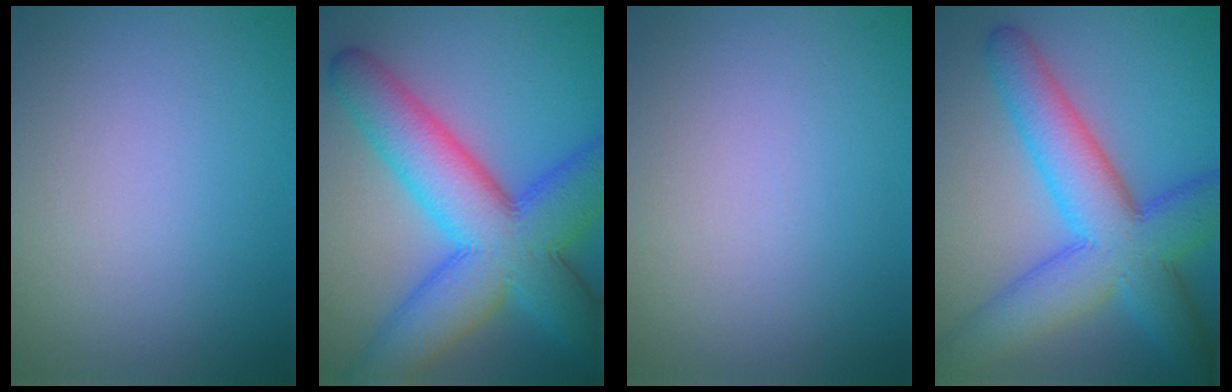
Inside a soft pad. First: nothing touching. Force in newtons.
{"total": 11.8, "press": 11.8, "slide": 0.1}
{"total": 0.0}
{"total": 9.5, "press": 9.5, "slide": 0.2}